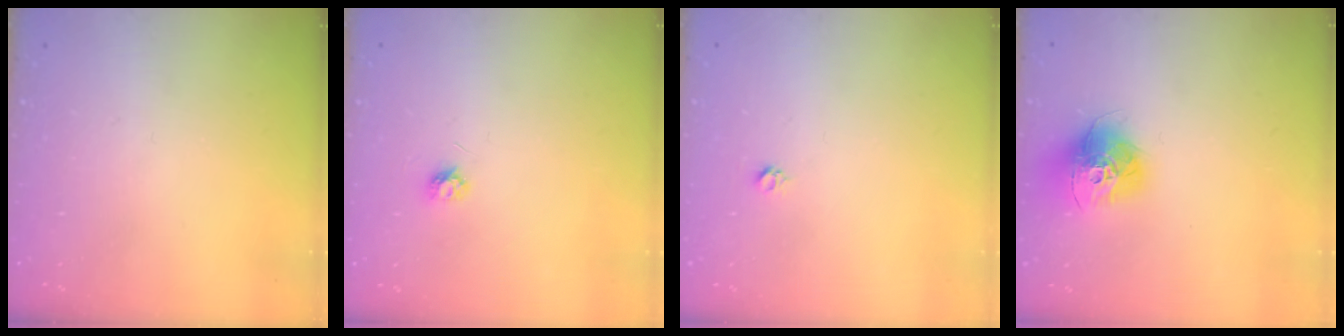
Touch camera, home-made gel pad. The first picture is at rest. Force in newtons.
{"total": 3.5, "press": 3.4, "slide": 0.3}
{"total": 3.0, "press": 2.9, "slide": 0.4}
{"total": 14.1, "press": 14.1, "slide": 1.3}